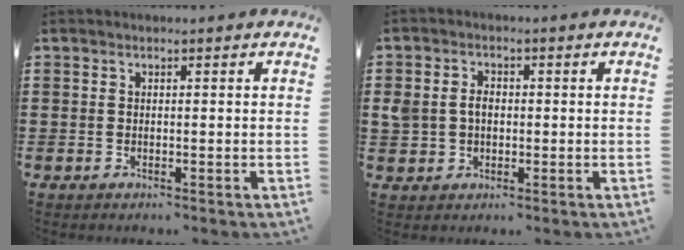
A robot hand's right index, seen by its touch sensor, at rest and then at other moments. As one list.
[{"total": 3.4, "force": [0.1, 2.7, 2.0], "torque": [-0.060, 0.005, -0.006]}]